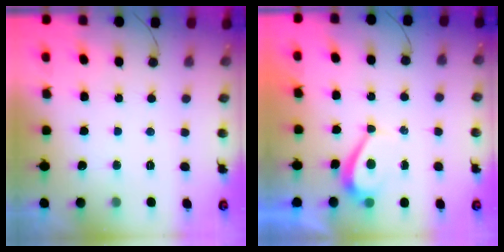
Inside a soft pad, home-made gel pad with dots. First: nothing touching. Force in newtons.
{"total": 2.7, "press": 2.7, "slide": 0.6}